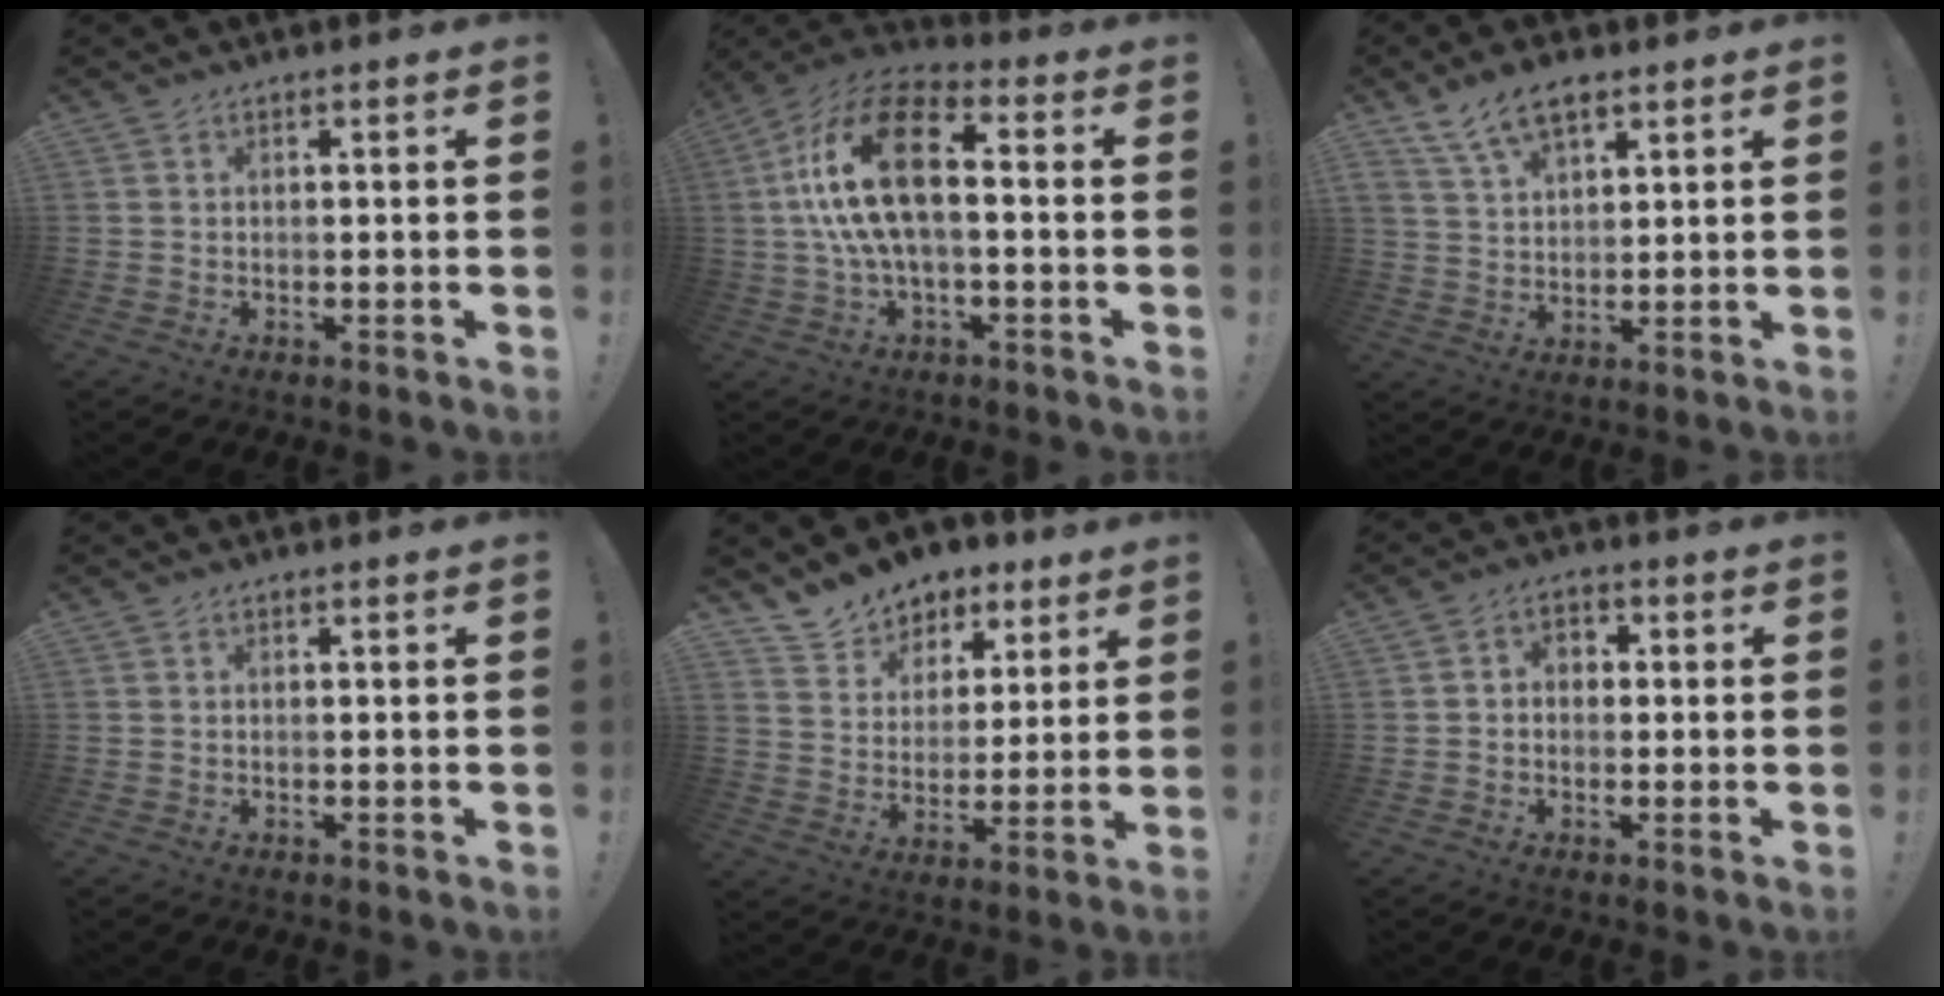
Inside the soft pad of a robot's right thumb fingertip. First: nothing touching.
{"total": 18.9, "force": [1.8, 9.0, 16.5], "torque": [-0.323, 0.008, 0.028]}
{"total": 9.3, "force": [6.0, 4.7, 5.5], "torque": [-0.100, -0.017, 0.115]}
{"total": 0.0}
{"total": 10.1, "force": [7.7, 6.3, 1.3], "torque": [-0.029, -0.061, 0.150]}
{"total": 3.3, "force": [-1.0, 2.8, 1.5], "torque": [-0.025, 0.011, -0.018]}